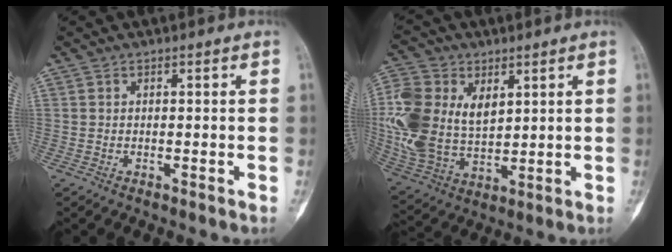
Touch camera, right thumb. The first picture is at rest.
{"total": 18.1, "force": [4.1, 12.4, 12.6], "torque": [-0.276, -0.013, 0.086]}